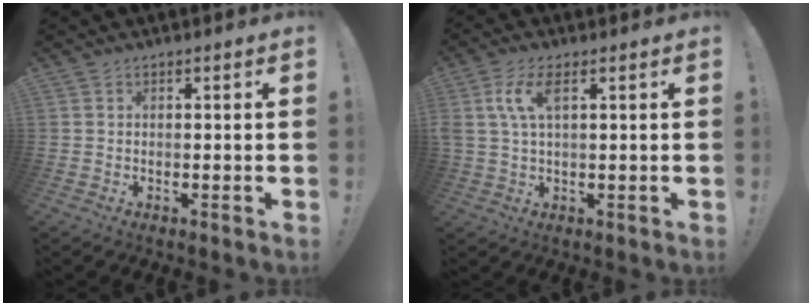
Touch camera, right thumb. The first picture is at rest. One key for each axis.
{"total": 7.1, "fx": 2.3, "fy": 2.6, "fz": 6.2, "tx": -0.125, "ty": 0.002, "tz": 0.042}